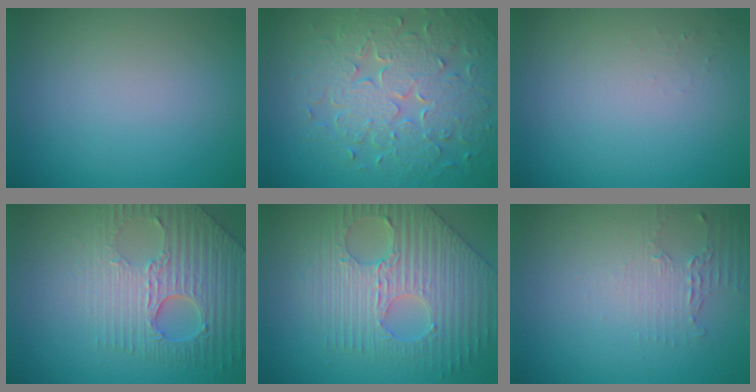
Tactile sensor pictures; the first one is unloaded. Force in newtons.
{"total": 8.1, "press": 5.9, "slide": 5.6}
{"total": 0.5, "press": 0.5, "slide": 0.1}
{"total": 5.4, "press": 4.8, "slide": 2.4}
{"total": 6.1, "press": 5.3, "slide": 2.9}
{"total": 2.2, "press": 1.5, "slide": 1.5}